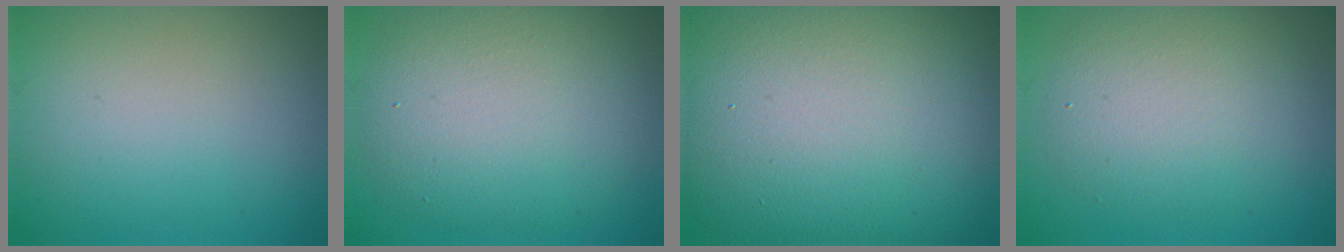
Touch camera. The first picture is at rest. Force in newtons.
{"total": 8.9, "press": 8.9, "slide": 0.4}
{"total": 20.2, "press": 20.1, "slide": 1.4}
{"total": 5.2, "press": 5.2, "slide": 0.6}